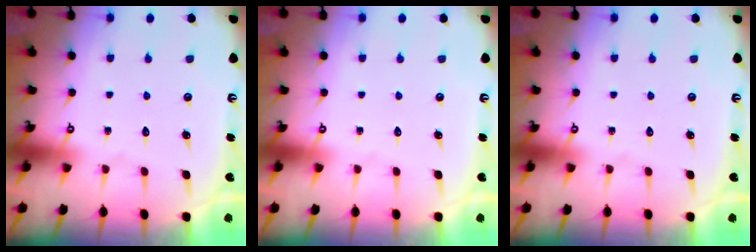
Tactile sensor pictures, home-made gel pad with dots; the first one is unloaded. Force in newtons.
{"total": 0.0}
{"total": 0.0}